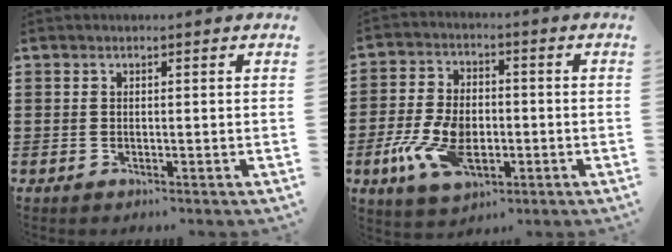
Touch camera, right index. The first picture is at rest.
{"total": 9.3, "force": [-2.8, 5.3, 7.1], "torque": [-0.175, -0.007, -0.054]}